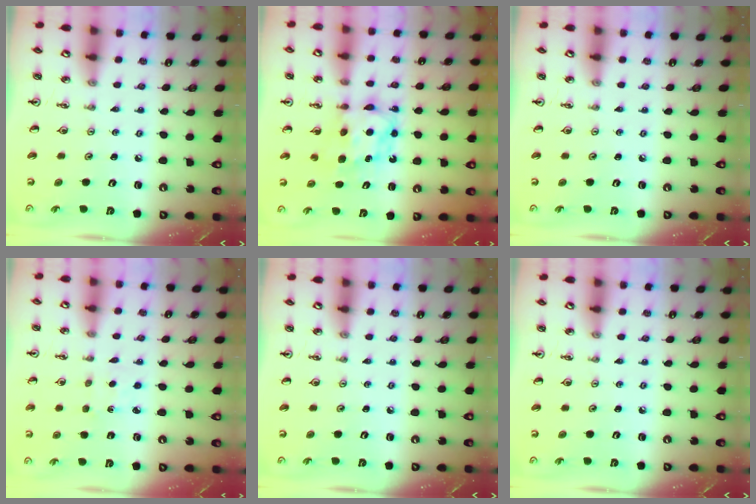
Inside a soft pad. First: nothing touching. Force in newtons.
{"total": 6.7, "press": 6.7, "slide": 0.5}
{"total": 0.0}
{"total": 1.3, "press": 1.2, "slide": 0.3}
{"total": 0.0}
{"total": 0.0}